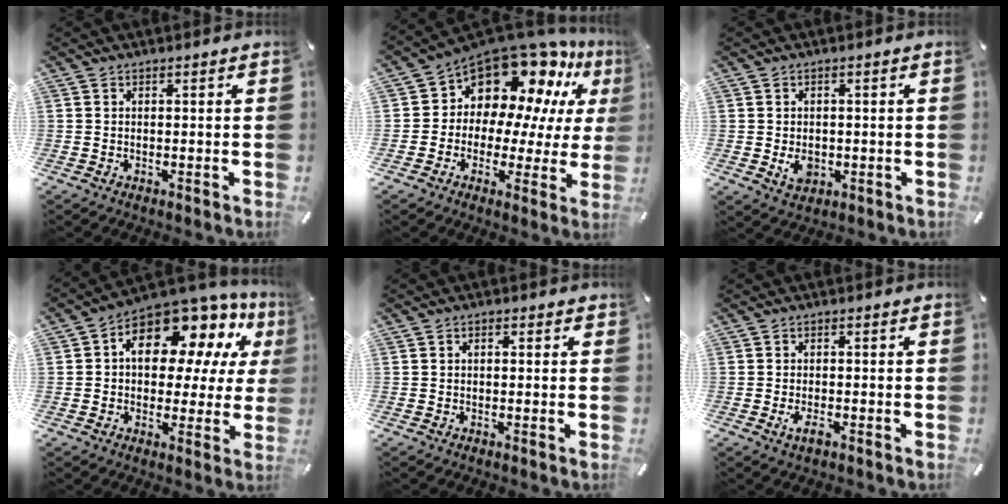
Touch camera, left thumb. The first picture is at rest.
{"total": 14.8, "force": [10.4, 8.9, 5.5], "torque": [-0.103, -0.101, 0.183]}
{"total": 4.0, "force": [-0.8, 3.2, 2.3], "torque": [-0.029, -0.004, -0.015]}
{"total": 14.3, "force": [6.8, 8.5, 9.3], "torque": [-0.147, -0.050, 0.123]}
{"total": 0.9, "force": [0.0, 0.8, 0.4], "torque": [-0.009, 0.007, -0.001]}
{"total": 2.8, "force": [-1.2, 1.2, 2.2], "torque": [-0.050, 0.000, -0.026]}